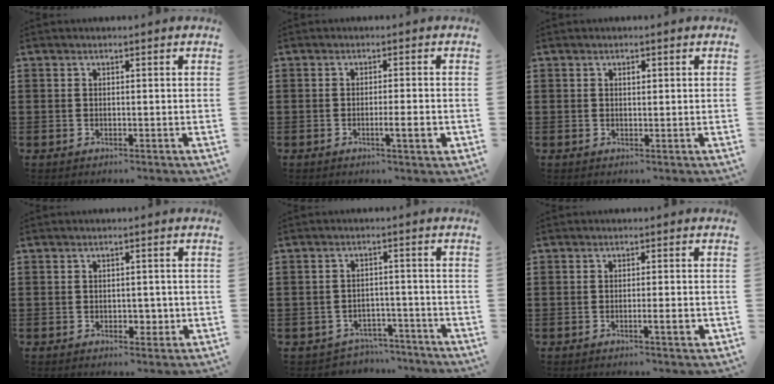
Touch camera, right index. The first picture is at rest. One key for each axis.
{"total": 3.8, "fx": -1.3, "fy": 0.2, "fz": 3.6, "tx": -0.058, "ty": -0.008, "tz": -0.021}
{"total": 0.8, "fx": 0.3, "fy": 0.4, "fz": 0.6, "tx": -0.013, "ty": 0.003, "tz": 0.005}
{"total": 2.8, "fx": -0.5, "fy": 1.6, "fz": 2.3, "tx": -0.042, "ty": 0.001, "tz": -0.010}
{"total": 3.0, "fx": -2.9, "fy": 0.8, "fz": 0.0, "tx": -0.008, "ty": 0.003, "tz": -0.061}
{"total": 3.0, "fx": -1.0, "fy": 0.2, "fz": 2.8, "tx": -0.045, "ty": -0.006, "tz": -0.016}